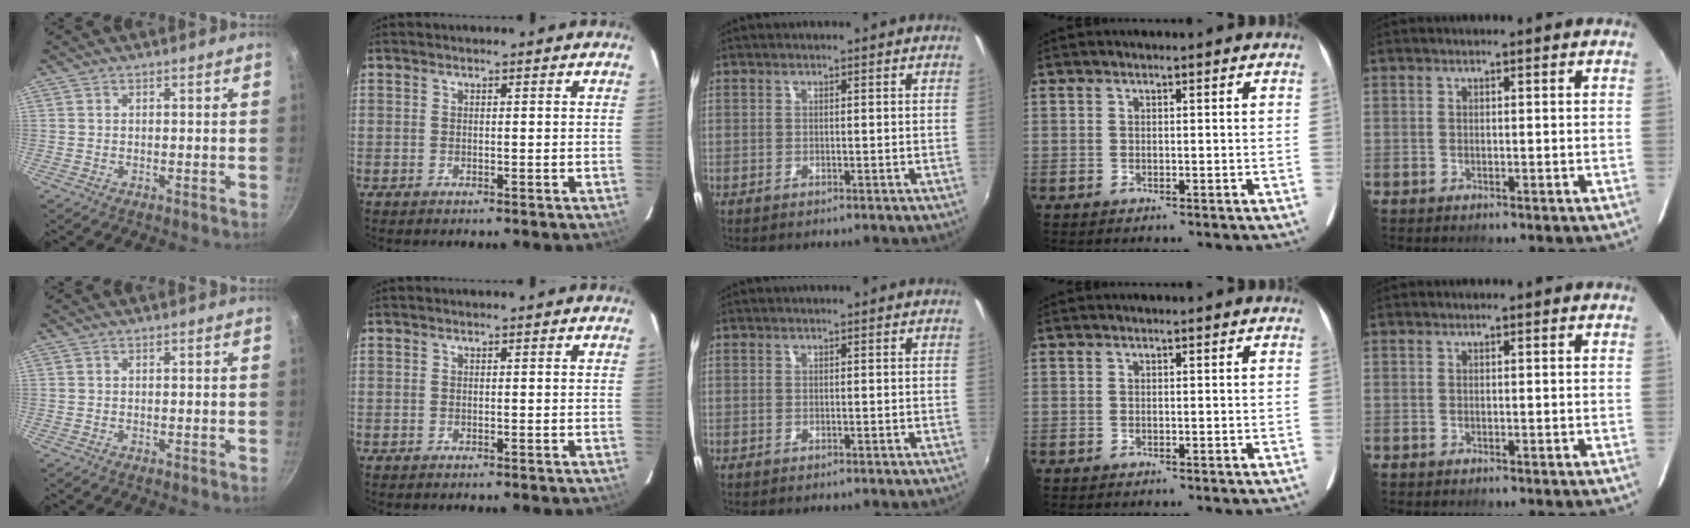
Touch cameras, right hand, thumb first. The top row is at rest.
{}